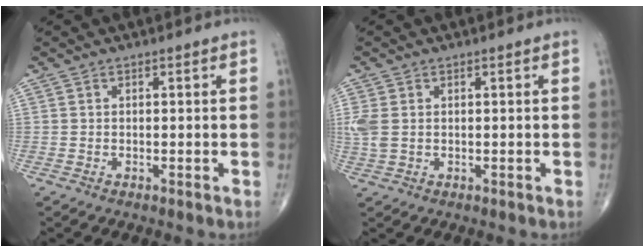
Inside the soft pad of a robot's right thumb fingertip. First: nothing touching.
{"total": 3.8, "force": [0.4, 2.6, 2.7], "torque": [-0.087, 0.004, 0.011]}